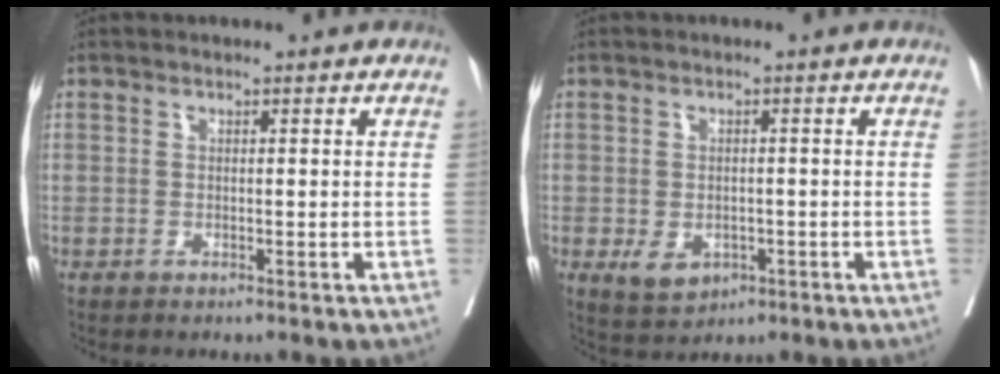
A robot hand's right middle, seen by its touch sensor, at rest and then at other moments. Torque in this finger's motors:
{"motor_torque": [0.05, -0.05, 0.13, 0.04]}